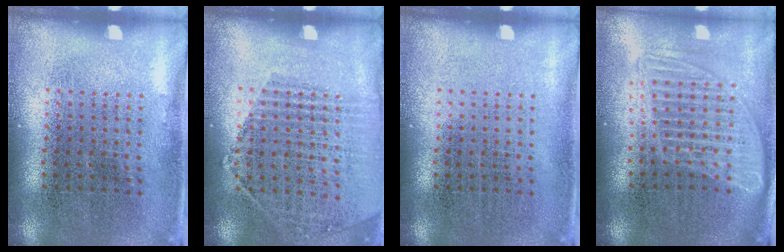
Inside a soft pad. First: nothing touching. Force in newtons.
{"total": 1.4, "press": 1.4, "slide": 0.4}
{"total": 0.0}
{"total": 1.7, "press": 1.5, "slide": 0.9}